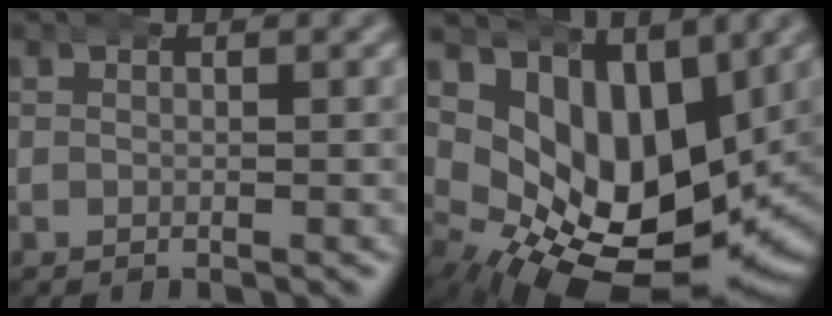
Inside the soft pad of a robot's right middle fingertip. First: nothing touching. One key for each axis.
{"total": 15.9, "fx": -1.8, "fy": 10.8, "fz": 11.5, "tx": -0.205, "ty": -0.046, "tz": -0.009}